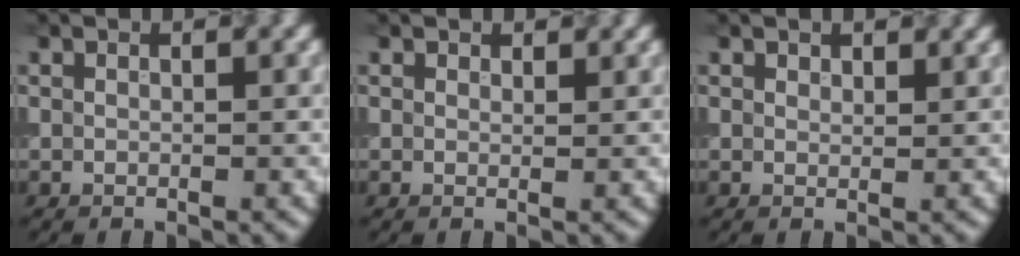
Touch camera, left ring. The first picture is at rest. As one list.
[{"total": 0.8, "force": [0.7, 0.4, 0.1], "torque": [-0.001, -0.003, 0.008]}, {"total": 1.1, "force": [0.9, 0.5, 0.2], "torque": [-0.004, -0.001, 0.014]}]